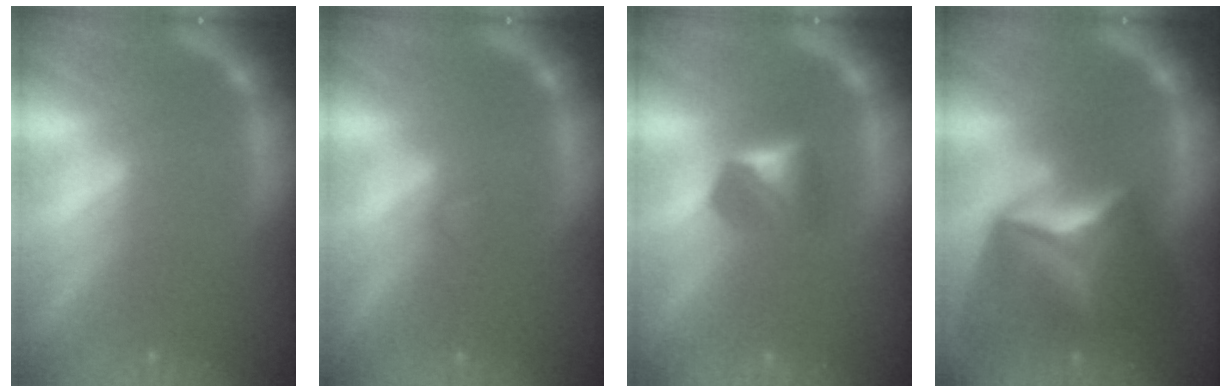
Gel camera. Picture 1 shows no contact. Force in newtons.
{"total": 0.9}
{"total": 2.9}
{"total": 10.0}